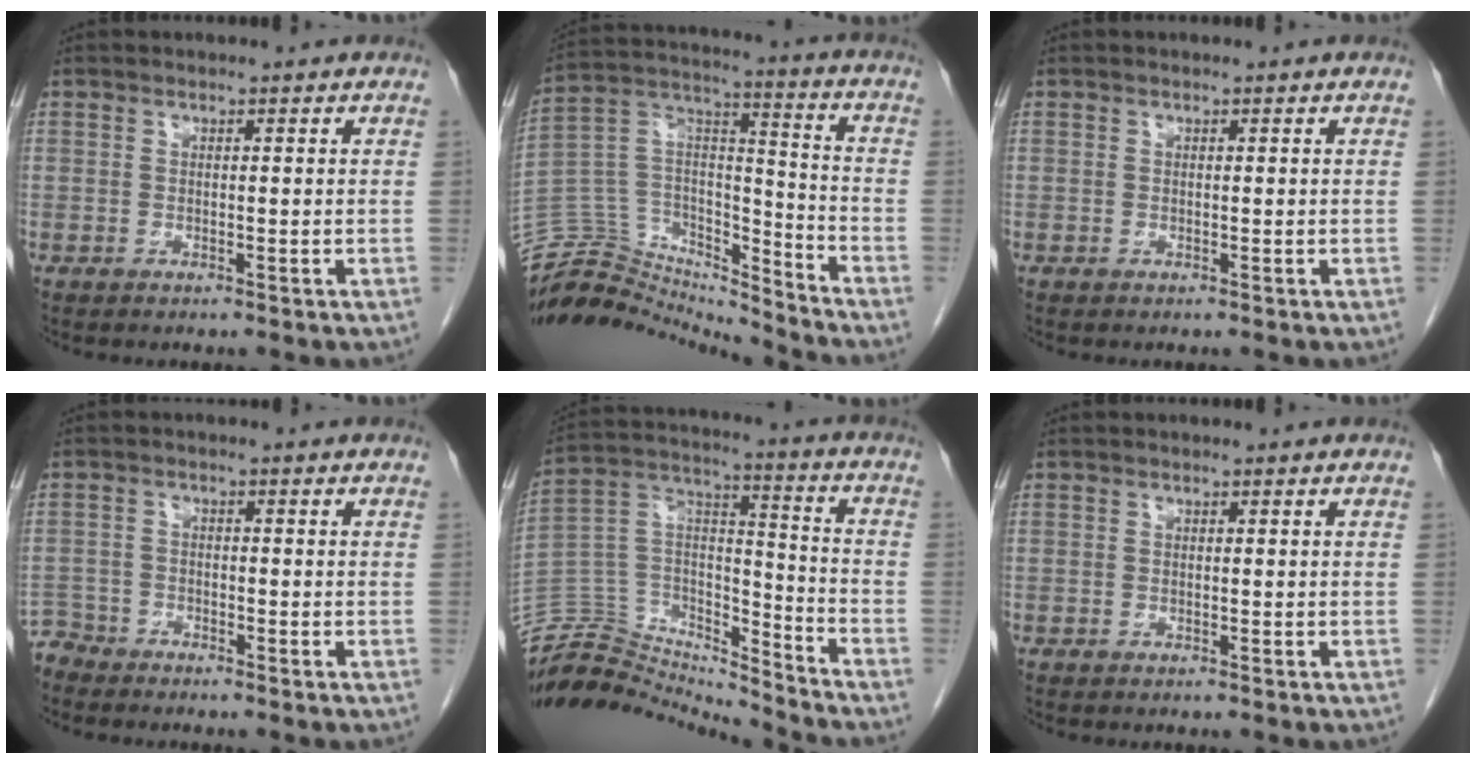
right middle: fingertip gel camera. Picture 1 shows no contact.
{"total": 17.8, "force": [-17.5, 2.4, 1.4], "torque": [-0.023, 0.069, -0.303]}
{"total": 0.0}
{"total": 3.3, "force": [-3.1, 0.5, -1.0], "torque": [0.020, -0.008, -0.063]}
{"total": 17.2, "force": [-17.1, 1.6, 0.8], "torque": [-0.011, 0.063, -0.301]}
{"total": 0.0}